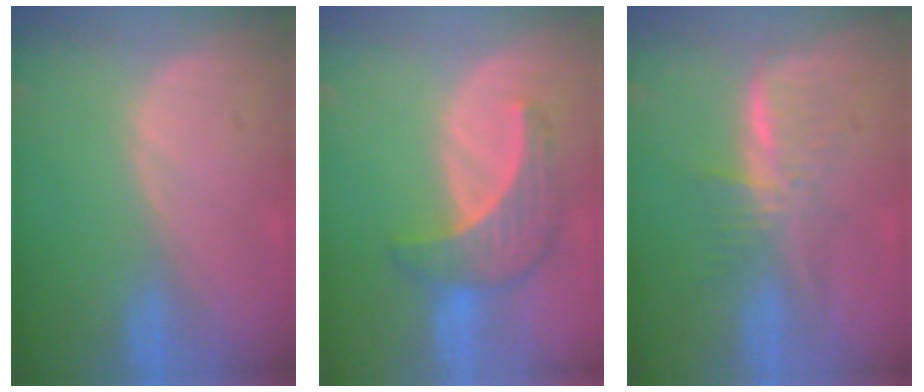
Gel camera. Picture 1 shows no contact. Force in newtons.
{"total": 6.7, "press": 6.7, "slide": 0.7}
{"total": 5.9, "press": 5.6, "slide": 2.0}